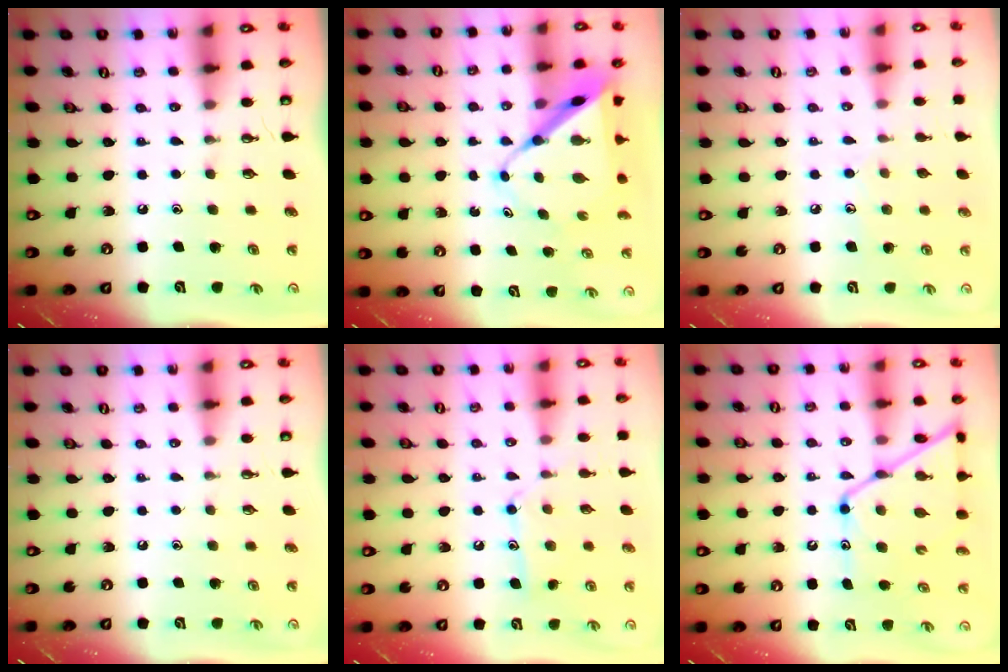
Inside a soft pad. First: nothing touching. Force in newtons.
{"total": 10.1, "press": 10.0, "slide": 0.9}
{"total": 6.8, "press": 6.8, "slide": 0.7}
{"total": 0.0}
{"total": 11.1, "press": 11.1, "slide": 0.6}
{"total": 14.7, "press": 14.7, "slide": 0.7}